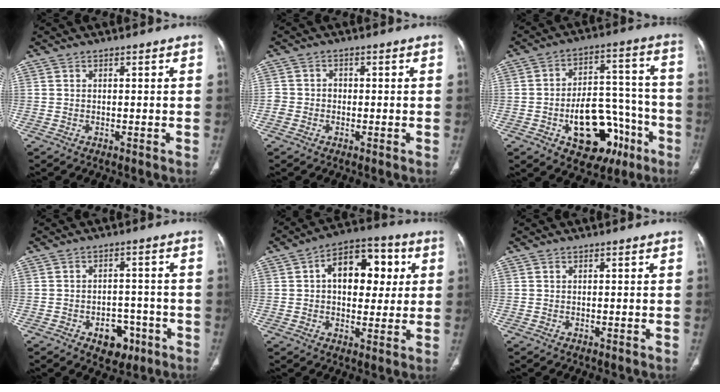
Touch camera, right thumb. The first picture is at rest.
{"total": 2.5, "force": [-0.8, 2.3, 0.7], "torque": [0.002, 0.016, -0.018]}
{"total": 18.5, "force": [-7.9, 10.9, 12.7], "torque": [-0.139, 0.061, -0.101]}
{"total": 6.7, "force": [-3.4, 4.6, 3.5], "torque": [-0.016, 0.027, -0.040]}
{"total": 14.5, "force": [3.1, 9.2, 10.9], "torque": [-0.111, 0.016, 0.040]}
{"total": 0.0}